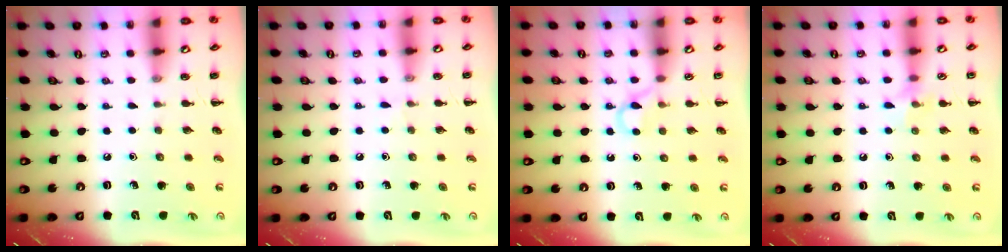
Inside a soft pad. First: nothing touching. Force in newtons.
{"total": 3.2, "press": 3.1, "slide": 1.0}
{"total": 3.4, "press": 3.2, "slide": 1.1}
{"total": 7.0, "press": 6.8, "slide": 1.7}